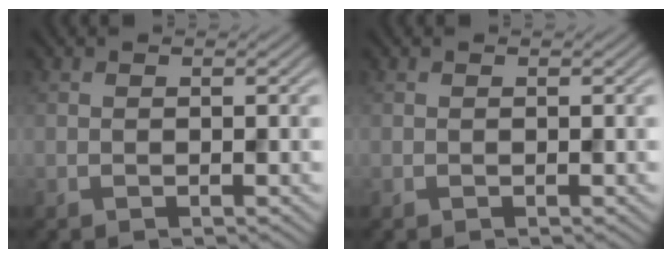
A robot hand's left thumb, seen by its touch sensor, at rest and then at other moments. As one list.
[{"total": 0.0}]